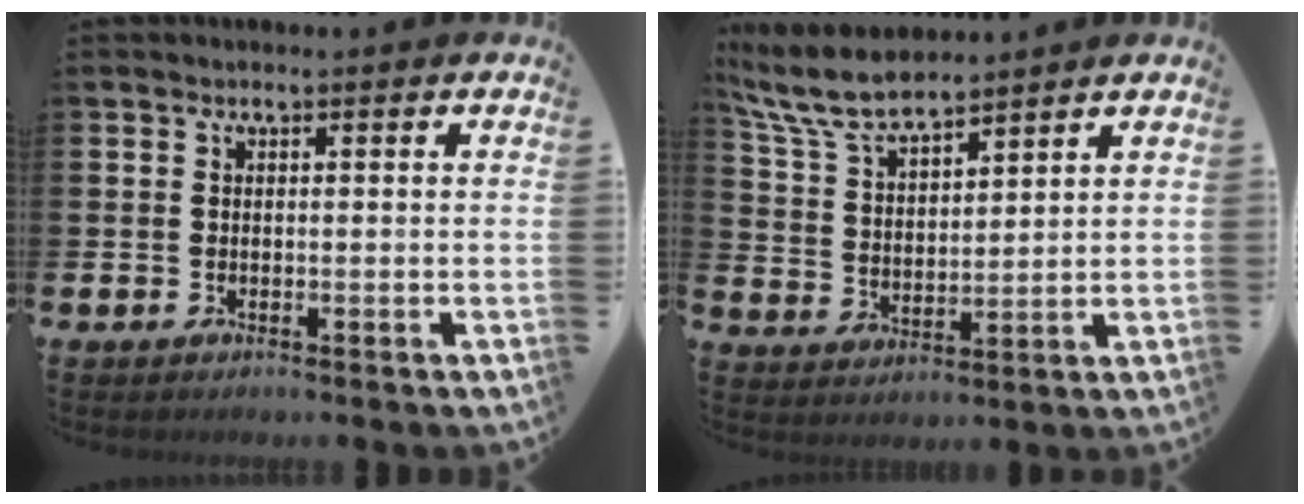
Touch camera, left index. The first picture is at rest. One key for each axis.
{"total": 7.9, "fx": 7.2, "fy": 1.4, "fz": 2.8, "tx": -0.086, "ty": -0.027, "tz": 0.132}